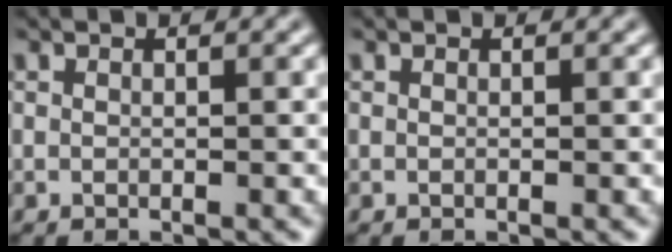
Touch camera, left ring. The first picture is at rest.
{"total": 0.0}